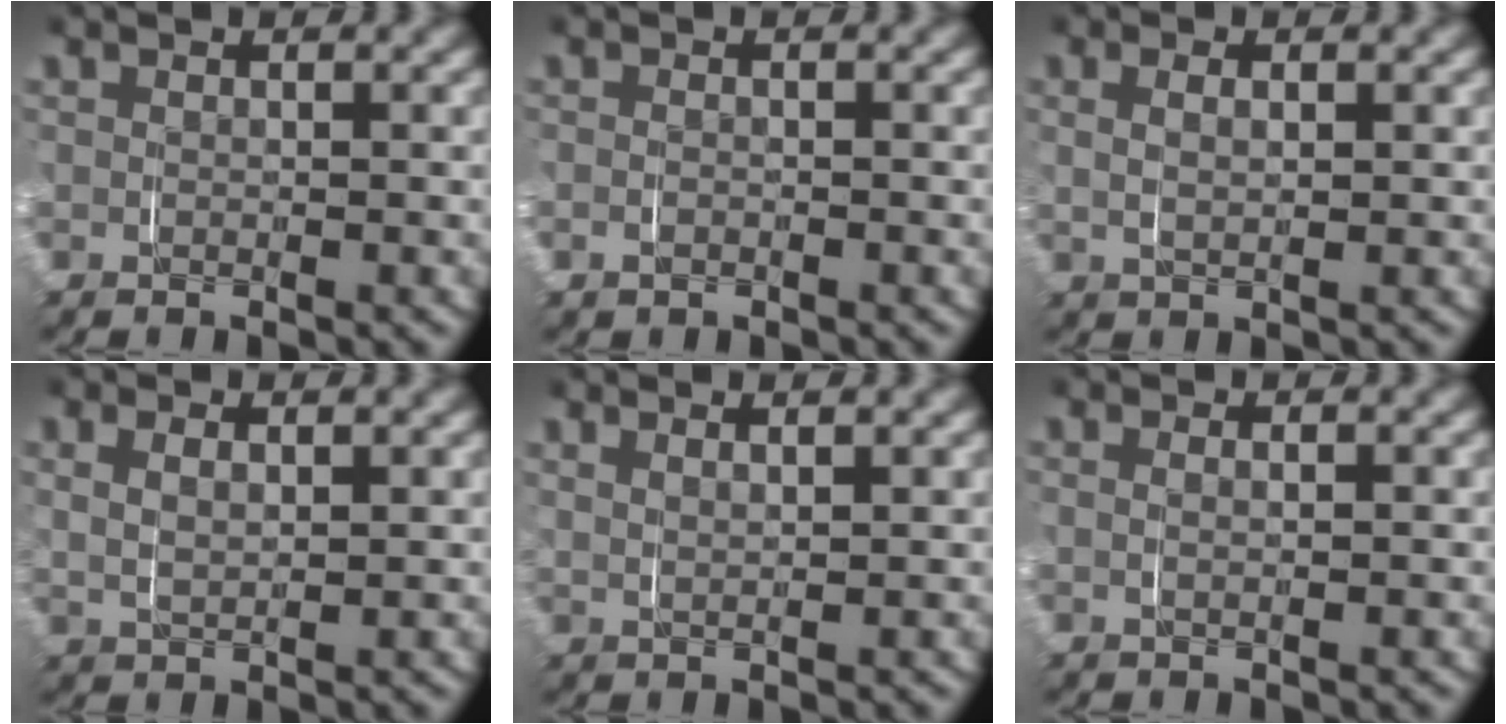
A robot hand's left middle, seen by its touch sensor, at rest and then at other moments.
{"total": 0.7, "force": [-0.3, 0.4, 0.4], "torque": [-0.015, -0.002, -0.004]}
{"total": 1.9, "force": [0.7, 0.8, 1.6], "torque": [-0.033, -0.001, 0.017]}
{"total": 2.5, "force": [1.1, 1.4, 1.7], "torque": [-0.043, -0.002, 0.026]}
{"total": 1.8, "force": [1.3, 0.3, 1.1], "torque": [-0.024, 0.000, 0.027]}
{"total": 0.9, "force": [0.3, 0.1, 0.8], "torque": [-0.018, -0.001, 0.006]}